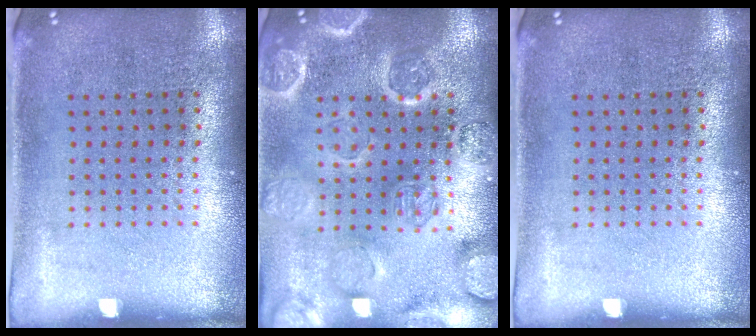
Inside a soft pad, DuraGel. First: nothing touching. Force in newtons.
{"total": 3.3, "press": 3.3, "slide": 0.7}
{"total": 0.0}